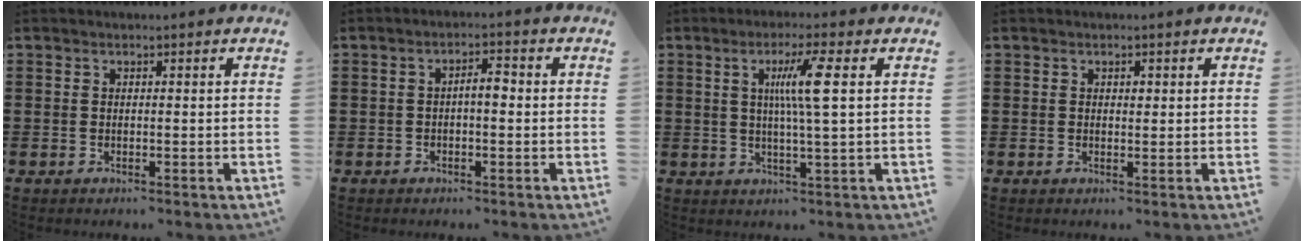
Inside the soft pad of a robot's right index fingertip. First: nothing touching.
{"total": 2.6, "force": [-0.5, 0.8, 2.4], "torque": [-0.045, 0.005, -0.011]}
{"total": 6.5, "force": [1.4, -0.3, 6.4], "torque": [-0.126, -0.002, 0.016]}
{"total": 0.6, "force": [0.2, 0.4, 0.4], "torque": [-0.009, 0.002, 0.004]}